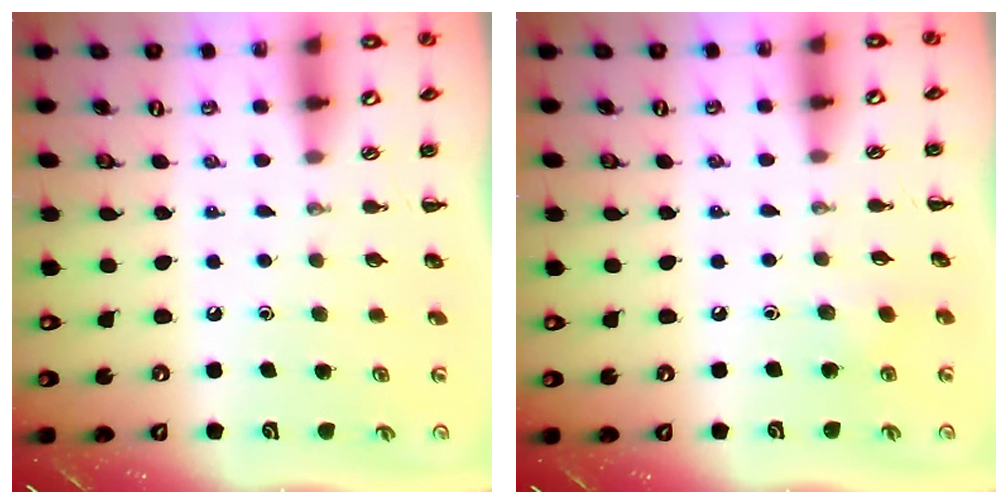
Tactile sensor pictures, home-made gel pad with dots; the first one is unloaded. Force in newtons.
{"total": 5.0, "press": 4.7, "slide": 1.7}